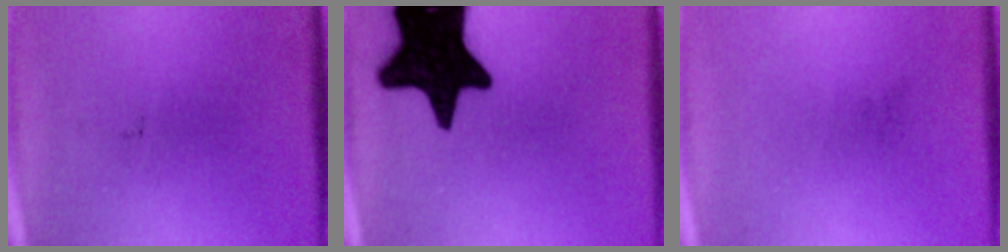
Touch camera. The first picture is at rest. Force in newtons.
{"total": 19.6}
{"total": 0.0}